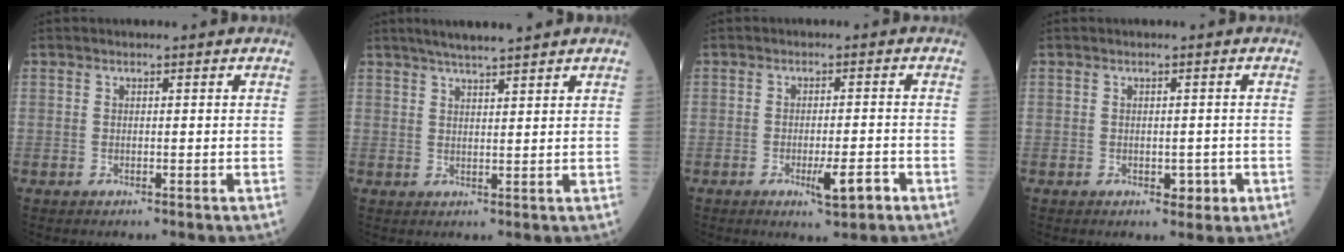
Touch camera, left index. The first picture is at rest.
{"total": 5.8, "force": [4.9, -0.3, 3.1], "torque": [-0.054, 0.017, 0.082]}
{"total": 4.5, "force": [-2.3, 0.7, 3.9], "torque": [-0.059, -0.002, -0.033]}
{"total": 2.2, "force": [-0.8, 1.5, 1.5], "torque": [-0.014, 0.003, -0.006]}